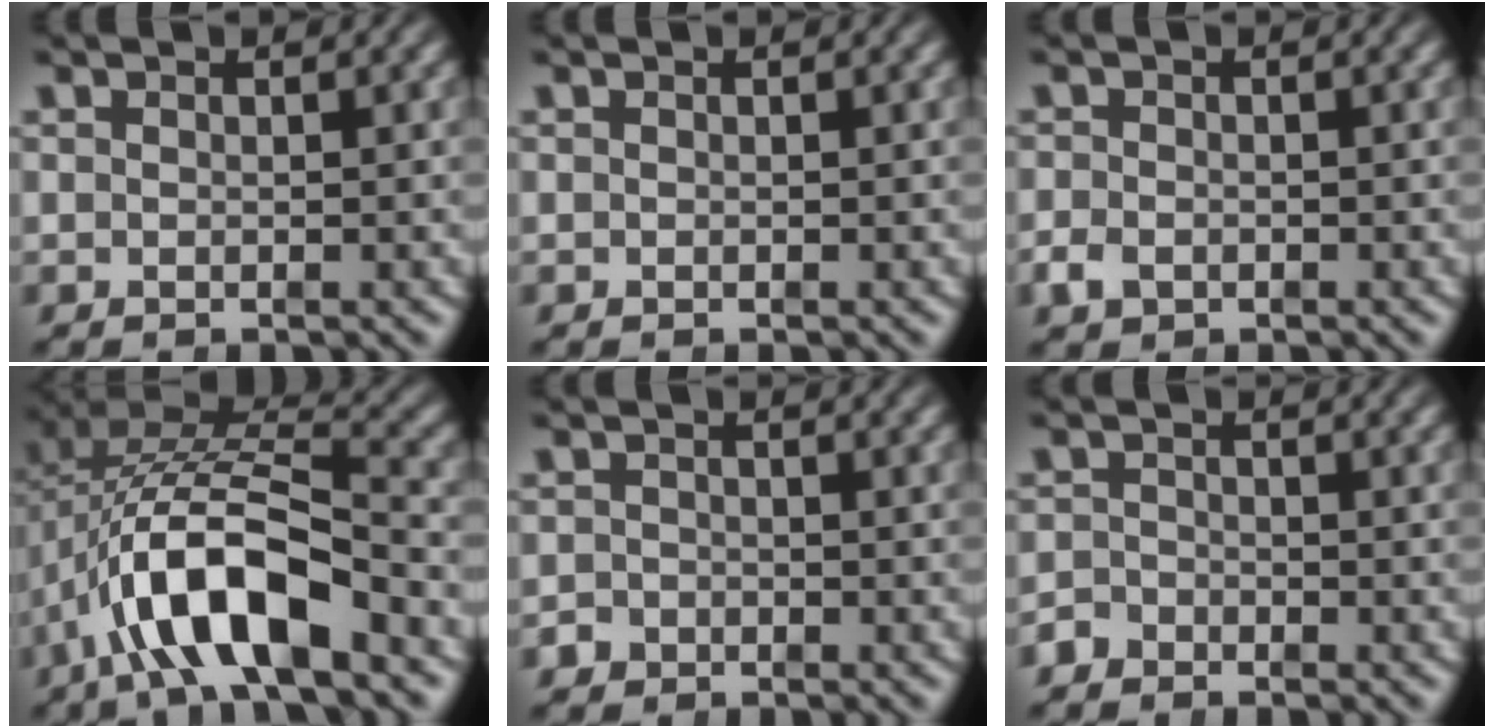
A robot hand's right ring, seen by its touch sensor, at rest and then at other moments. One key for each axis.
{"total": 0.0}
{"total": 1.8, "fx": -1.1, "fy": 1.2, "fz": 0.6, "tx": -0.014, "ty": -0.011, "tz": -0.015}
{"total": 8.8, "fx": -1.0, "fy": 5.3, "fz": 6.9, "tx": -0.150, "ty": -0.027, "tz": -0.009}
{"total": 2.1, "fx": -1.4, "fy": 1.5, "fz": -0.1, "tx": -0.001, "ty": -0.017, "tz": -0.020}
{"total": 2.0, "fx": -1.7, "fy": 0.9, "fz": -0.2, "tx": 0.005, "ty": -0.013, "tz": -0.030}